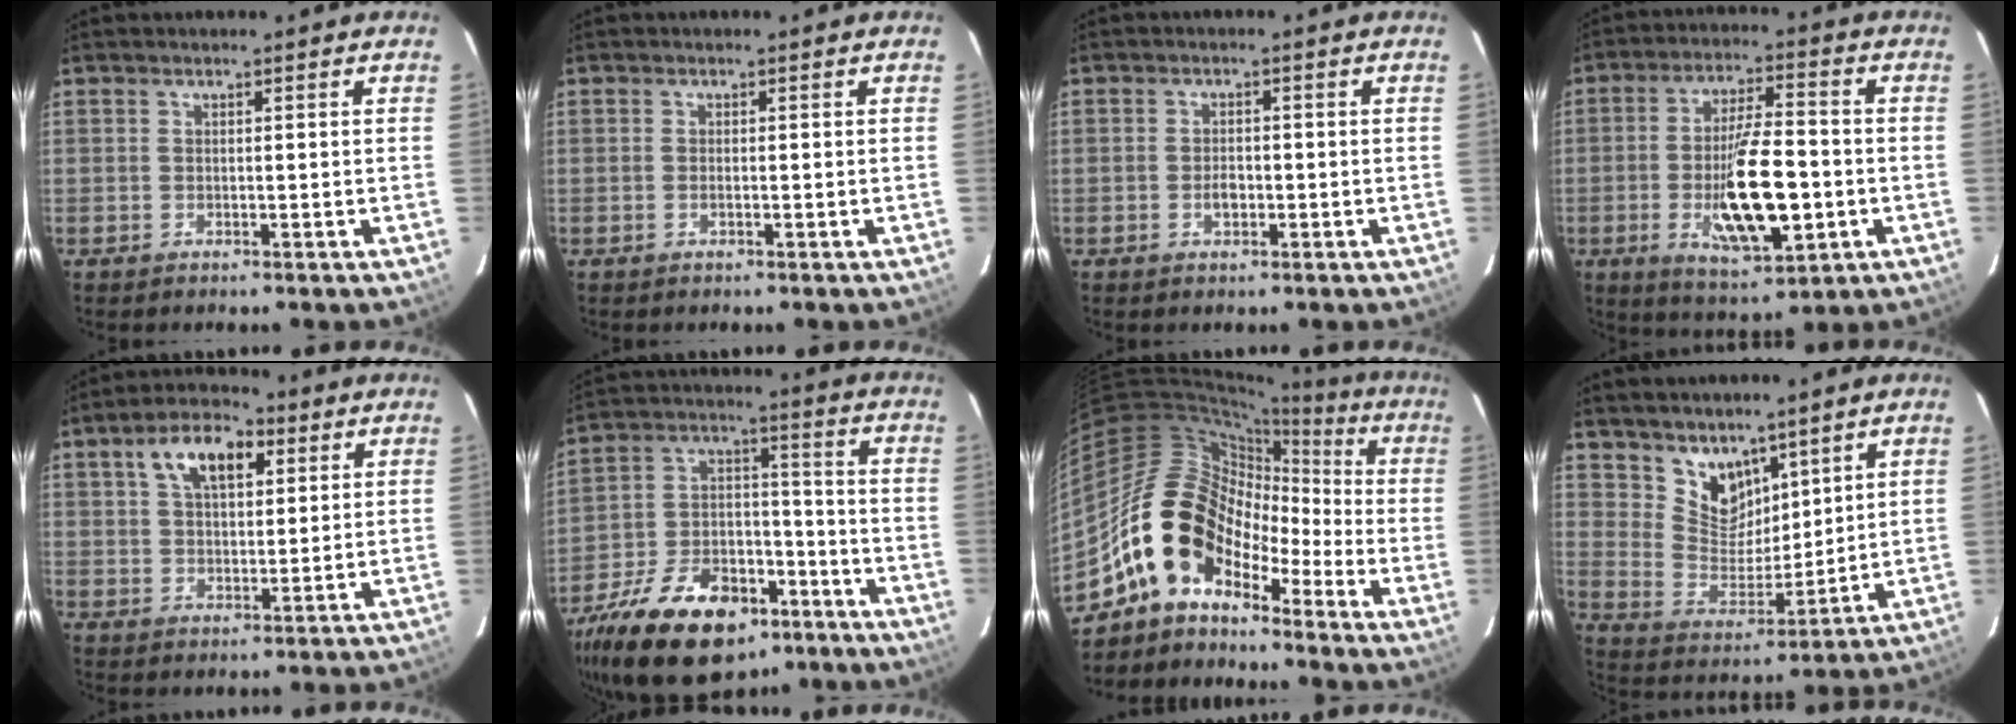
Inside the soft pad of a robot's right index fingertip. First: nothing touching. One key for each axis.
{"total": 0.6, "fx": -0.2, "fy": 0.1, "fz": 0.5, "tx": -0.011, "ty": -0.001, "tz": -0.004}
{"total": 2.3, "fx": -0.8, "fy": 1.4, "fz": 1.6, "tx": -0.028, "ty": 0.000, "tz": -0.012}
{"total": 15.1, "fx": -3.6, "fy": 4.9, "fz": 13.8, "tx": -0.253, "ty": -0.012, "tz": -0.052}
{"total": 10.0, "fx": 4.3, "fy": 5.4, "fz": 7.2, "tx": -0.125, "ty": 0.030, "tz": 0.076}
{"total": 23.6, "fx": -15.0, "fy": 12.8, "fz": 12.9, "tx": -0.268, "ty": 0.007, "tz": -0.236}
{"total": 13.3, "fx": -8.5, "fy": 8.2, "fz": 6.1, "tx": -0.104, "ty": 0.028, "tz": -0.171}
{"total": 9.3, "fx": 6.7, "fy": 5.6, "fz": 3.2, "tx": -0.053, "ty": -0.002, "tz": 0.139}